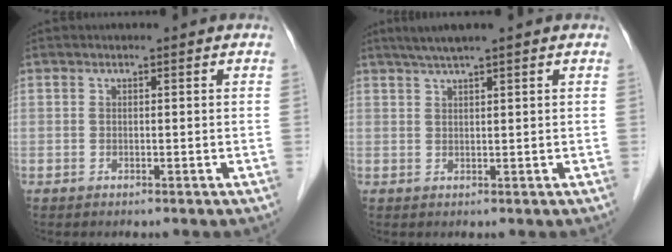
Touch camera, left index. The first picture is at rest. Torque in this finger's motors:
{"motor_torque": [0.12, -0.09, 0.14, 0.04]}